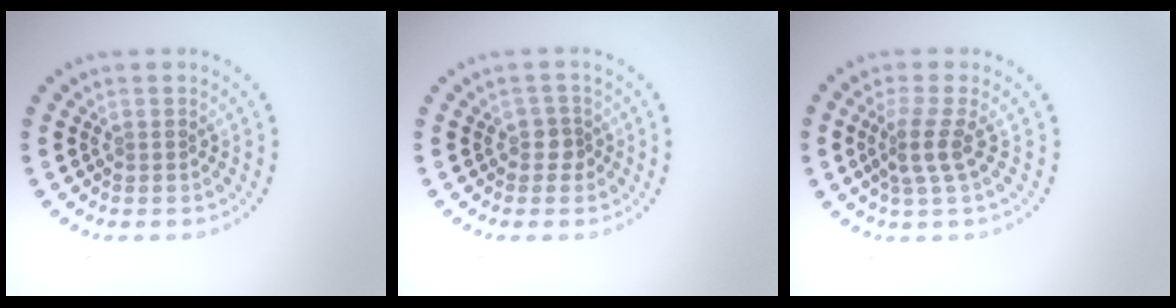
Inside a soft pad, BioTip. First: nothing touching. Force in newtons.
{"total": 1.4, "press": 1.2, "slide": 0.8}
{"total": 2.6, "press": 1.9, "slide": 1.9}